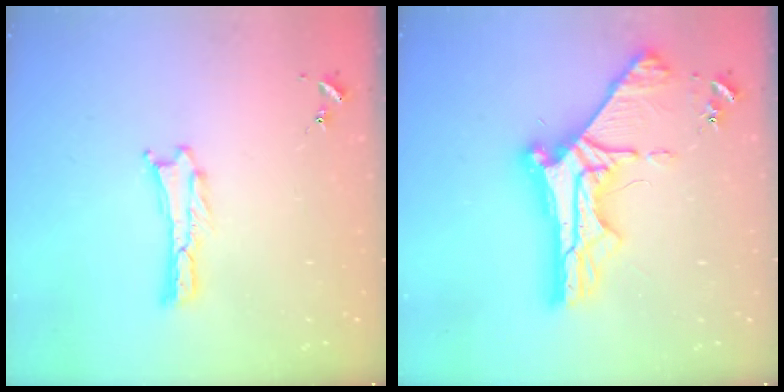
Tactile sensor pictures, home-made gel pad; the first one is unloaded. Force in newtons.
{"total": 11.8, "press": 11.7, "slide": 1.2}